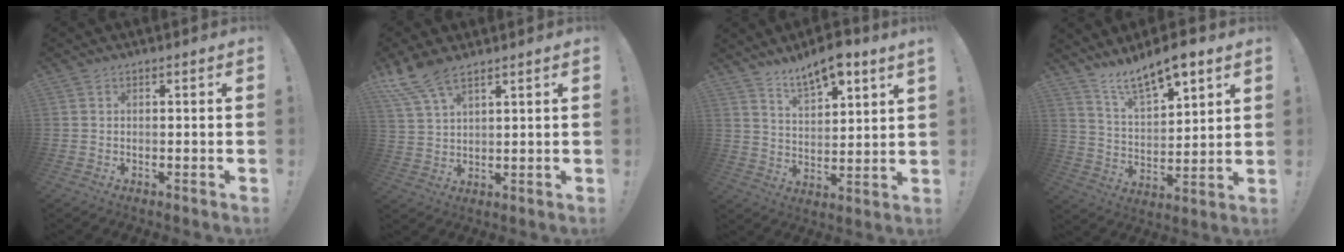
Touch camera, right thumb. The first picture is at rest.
{"total": 7.9, "force": [6.3, 2.3, 4.2], "torque": [-0.086, -0.029, 0.122]}
{"total": 9.6, "force": [7.8, 2.3, 5.1], "torque": [-0.089, -0.048, 0.140]}
{"total": 11.5, "force": [9.3, 3.3, 5.8], "torque": [-0.103, -0.068, 0.166]}